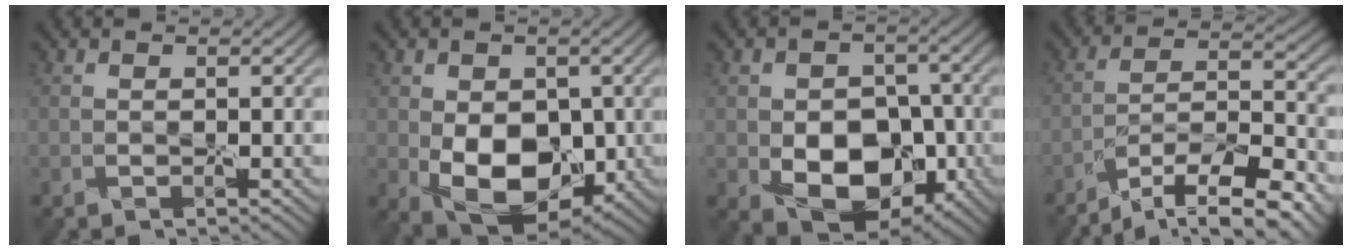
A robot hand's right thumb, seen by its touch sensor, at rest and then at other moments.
{"total": 9.1, "force": [-1.7, 6.2, 6.5], "torque": [-0.104, -0.017, -0.028]}
{"total": 10.1, "force": [-3.2, 7.1, 6.5], "torque": [-0.094, -0.019, -0.047]}
{"total": 12.5, "force": [-10.4, 2.5, 6.4], "torque": [-0.112, -0.003, -0.173]}